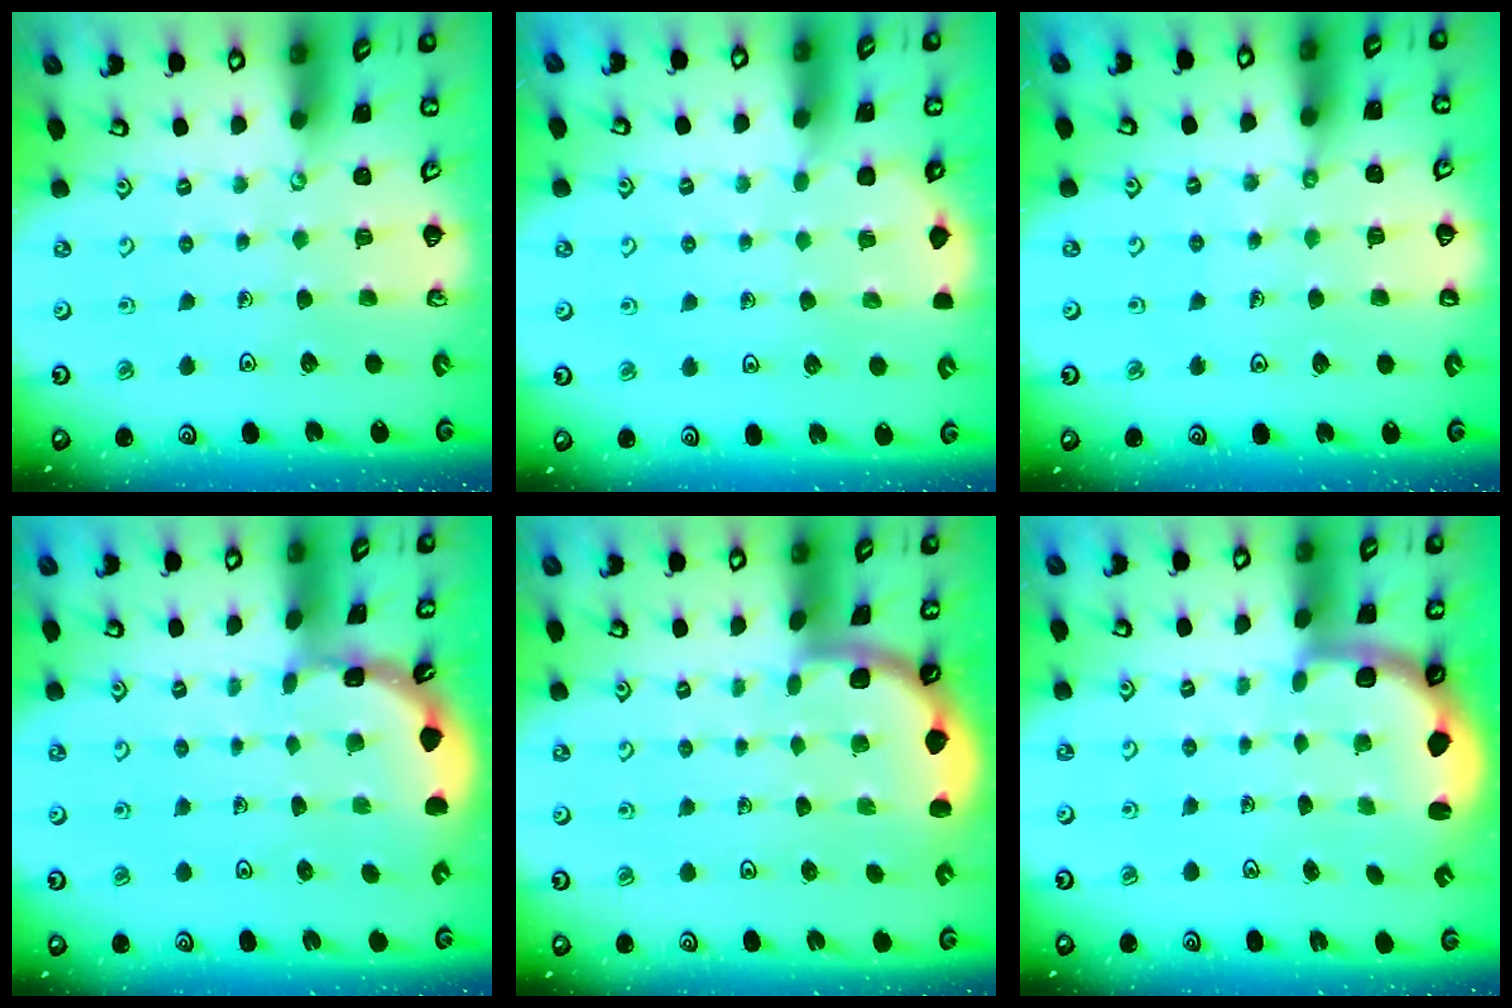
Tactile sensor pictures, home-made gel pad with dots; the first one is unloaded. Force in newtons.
{"total": 1.4, "press": 1.4, "slide": 0.1}
{"total": 1.5, "press": 1.5, "slide": 0.2}
{"total": 1.6, "press": 1.6, "slide": 0.1}
{"total": 1.7, "press": 1.7, "slide": 0.1}
{"total": 2.3, "press": 2.0, "slide": 1.2}